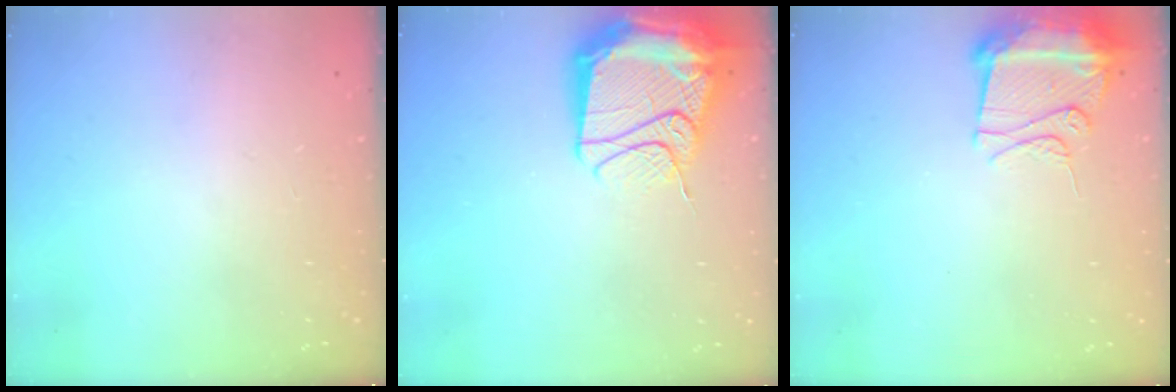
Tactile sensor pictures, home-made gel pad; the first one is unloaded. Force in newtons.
{"total": 24.0, "press": 20.5, "slide": 12.5}
{"total": 10.8, "press": 10.7, "slide": 1.1}